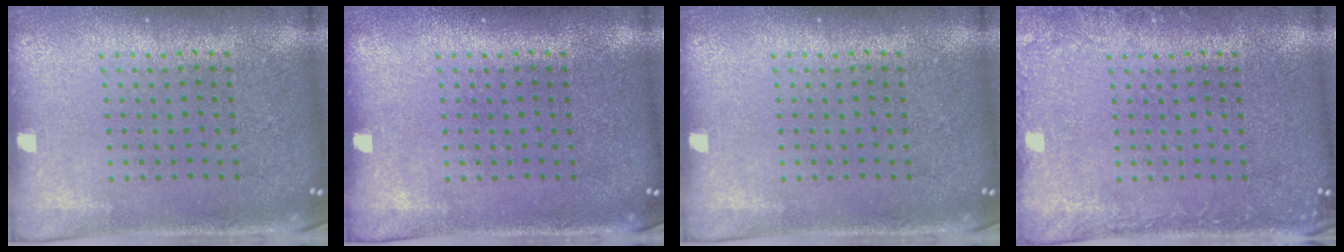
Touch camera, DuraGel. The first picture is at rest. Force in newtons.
{"total": 0.0}
{"total": 0.0}
{"total": 1.6, "press": 1.6, "slide": 0.3}